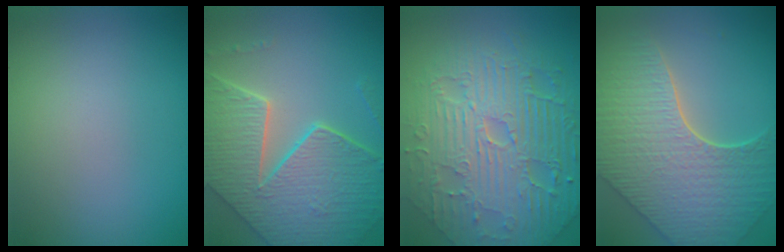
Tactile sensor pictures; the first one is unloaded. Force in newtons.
{"total": 8.7, "press": 6.3, "slide": 6.1}
{"total": 11.1, "press": 7.2, "slide": 8.5}
{"total": 8.3, "press": 6.1, "slide": 5.6}